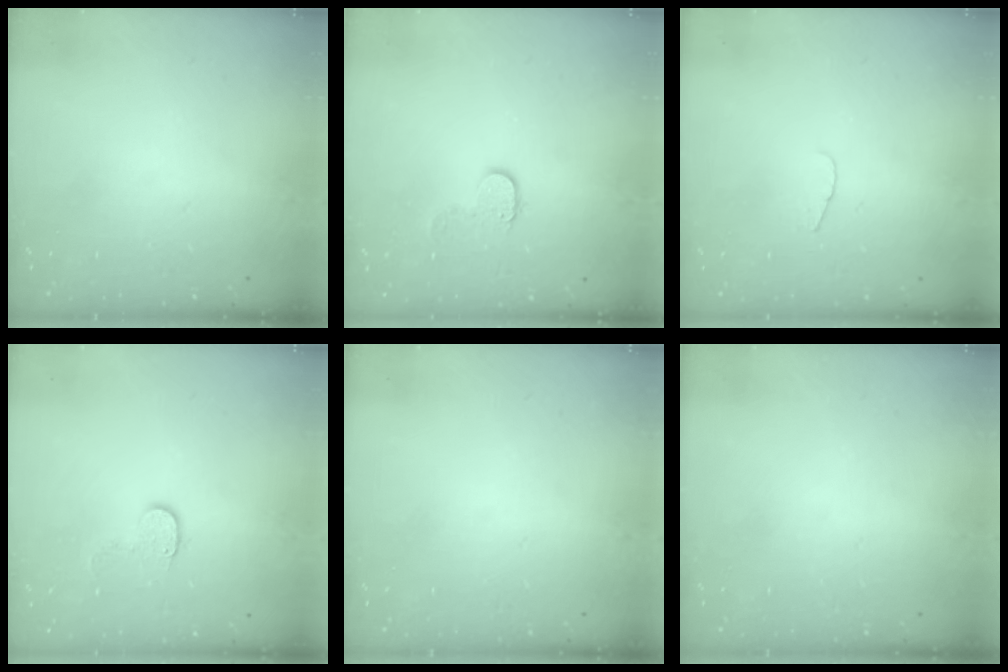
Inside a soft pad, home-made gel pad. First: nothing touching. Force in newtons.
{"total": 7.2, "press": 7.2, "slide": 0.4}
{"total": 4.1, "press": 4.1, "slide": 0.4}
{"total": 5.5, "press": 5.5, "slide": 0.6}
{"total": 0.0}
{"total": 0.0}